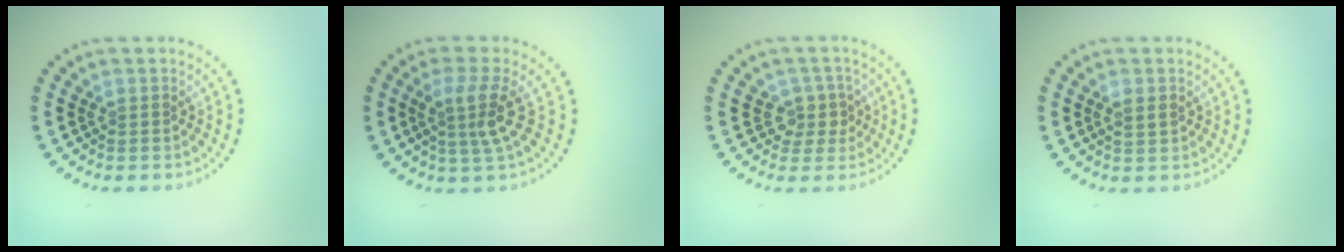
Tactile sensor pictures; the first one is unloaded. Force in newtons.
{"total": 3.1, "press": 2.2, "slide": 2.2}
{"total": 2.3, "press": 2.0, "slide": 1.1}
{"total": 0.8, "press": 0.8, "slide": 0.1}